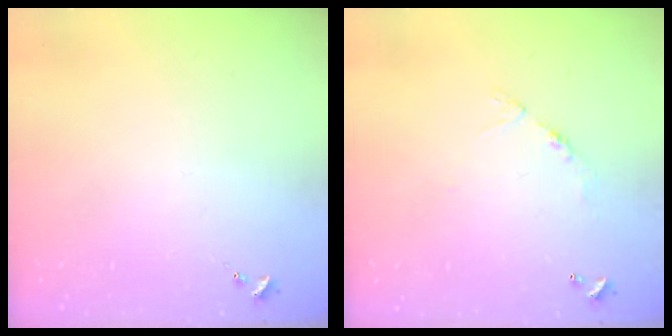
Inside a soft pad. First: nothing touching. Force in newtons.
{"total": 5.9, "press": 5.9, "slide": 0.4}